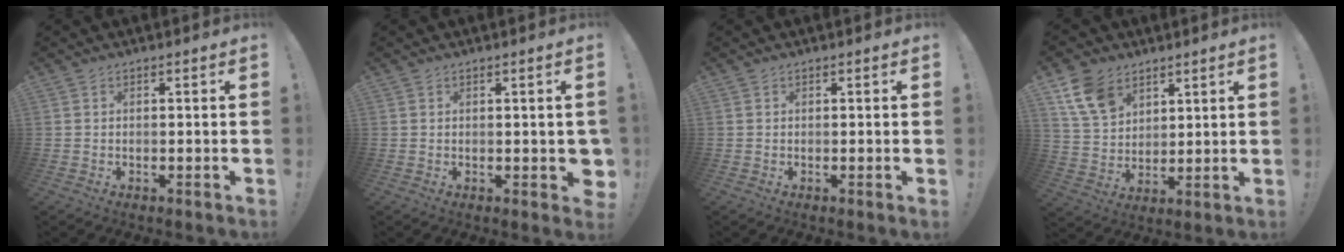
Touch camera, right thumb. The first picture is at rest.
{"total": 2.1, "force": [0.3, 1.4, 1.5], "torque": [-0.014, 0.001, 0.006]}
{"total": 0.5, "force": [0.1, -0.4, 0.4], "torque": [-0.004, -0.002, 0.000]}
{"total": 11.7, "force": [7.1, 7.7, 5.2], "torque": [-0.096, -0.029, 0.141]}